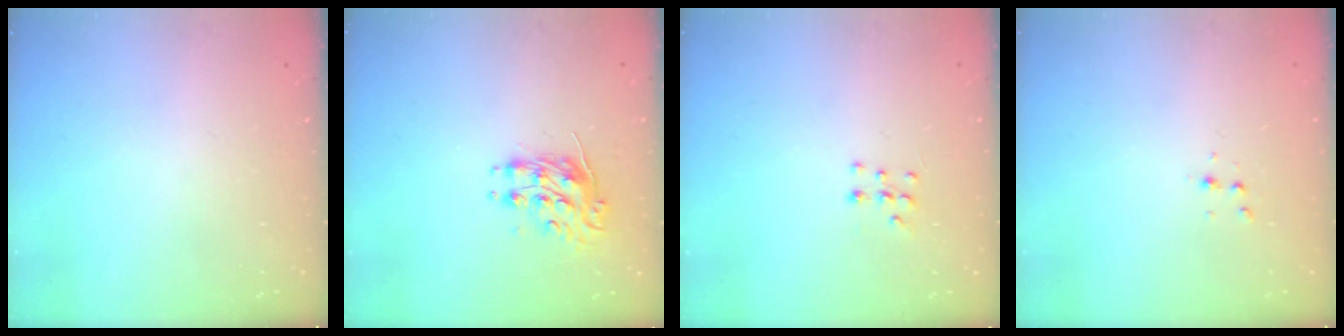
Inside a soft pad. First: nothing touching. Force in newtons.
{"total": 8.7, "press": 8.7, "slide": 0.3}
{"total": 5.9, "press": 5.8, "slide": 1.1}
{"total": 3.6, "press": 3.5, "slide": 0.9}